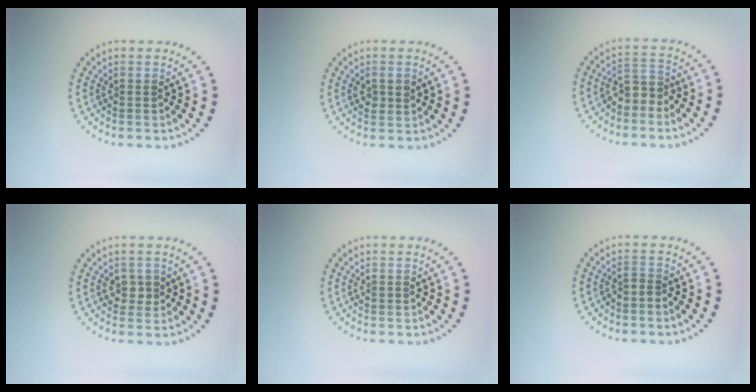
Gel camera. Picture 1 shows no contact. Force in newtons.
{"total": 1.5, "press": 1.5, "slide": 0.1}
{"total": 2.3, "press": 2.0, "slide": 1.3}
{"total": 1.5, "press": 1.4, "slide": 0.6}
{"total": 0.0}
{"total": 0.8, "press": 0.5, "slide": 0.7}